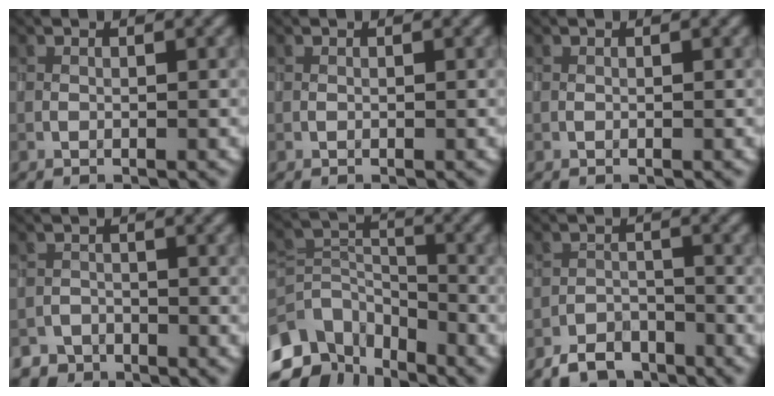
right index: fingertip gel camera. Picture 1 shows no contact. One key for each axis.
{"total": 0.0}
{"total": 0.0}
{"total": 2.1, "fx": -1.8, "fy": 0.6, "fz": -0.8, "tx": 0.023, "ty": 0.001, "tz": -0.034}
{"total": 7.6, "fx": -4.8, "fy": 4.8, "fz": 3.6, "tx": -0.069, "ty": -0.007, "tz": -0.094}
{"total": 3.1, "fx": -2.8, "fy": 1.3, "fz": 0.5, "tx": -0.006, "ty": 0.001, "tz": -0.059}